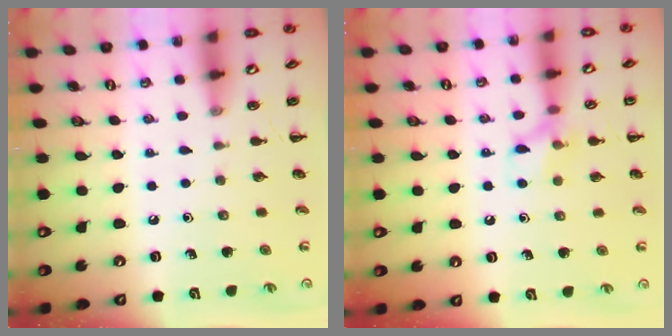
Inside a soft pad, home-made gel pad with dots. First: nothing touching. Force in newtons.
{"total": 8.1, "press": 7.9, "slide": 1.8}